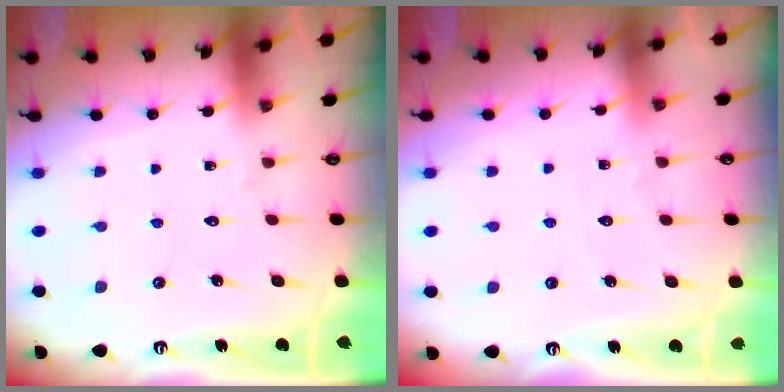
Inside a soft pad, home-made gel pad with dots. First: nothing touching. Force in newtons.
{"total": 4.0, "press": 4.0, "slide": 0.5}